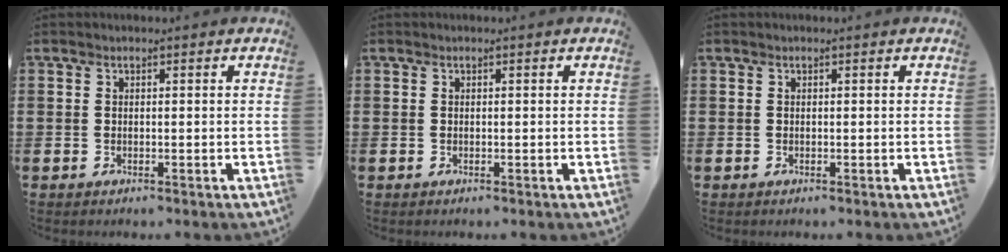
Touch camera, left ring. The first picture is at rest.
{"total": 0.0}
{"total": 0.0}